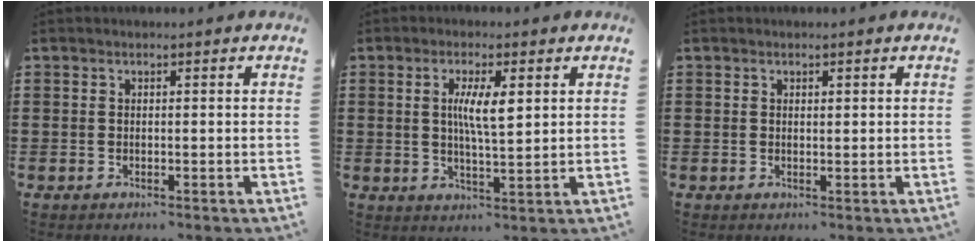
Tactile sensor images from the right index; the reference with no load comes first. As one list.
[{"total": 5.6, "force": [1.4, 1.2, 5.3], "torque": [-0.107, 0.004, 0.021]}, {"total": 0.6, "force": [0.3, 0.3, 0.4], "torque": [-0.008, 0.003, 0.006]}]